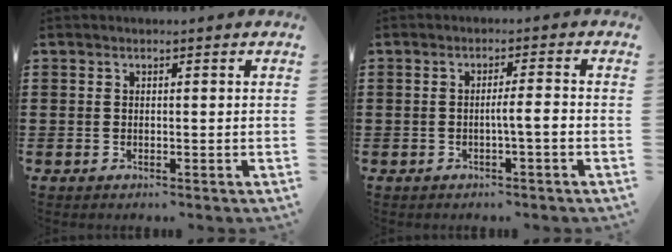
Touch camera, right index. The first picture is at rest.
{"total": 2.8, "force": [-0.8, 0.1, 2.7], "torque": [-0.048, -0.001, -0.016]}